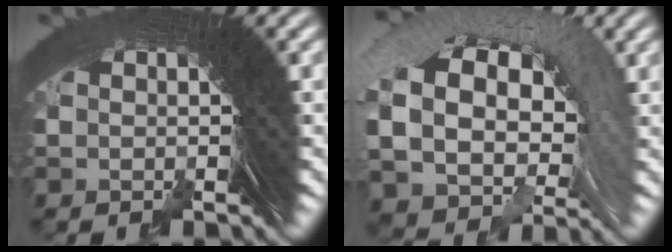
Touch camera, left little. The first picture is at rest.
{"total": 10.3, "force": [1.5, 7.0, 7.5], "torque": [-0.140, -0.015, 0.030]}